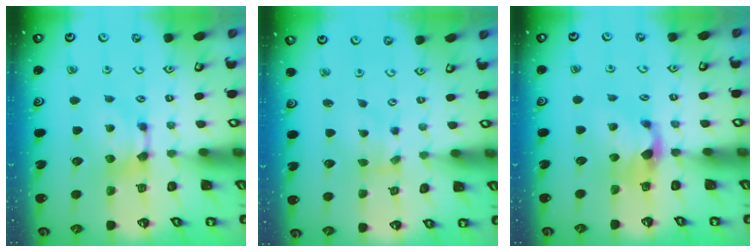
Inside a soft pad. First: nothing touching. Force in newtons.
{"total": 1.8, "press": 1.5, "slide": 1.1}
{"total": 1.2, "press": 0.1, "slide": 1.2}